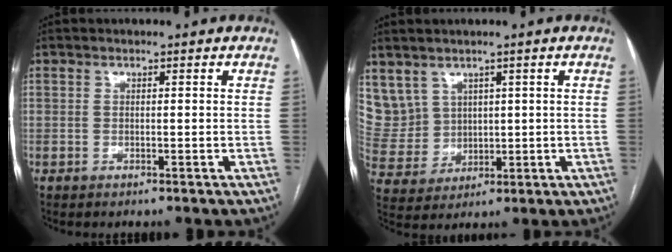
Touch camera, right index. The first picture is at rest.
{"total": 9.3, "force": [4.4, 8.0, 1.7], "torque": [-0.059, 0.041, 0.116]}